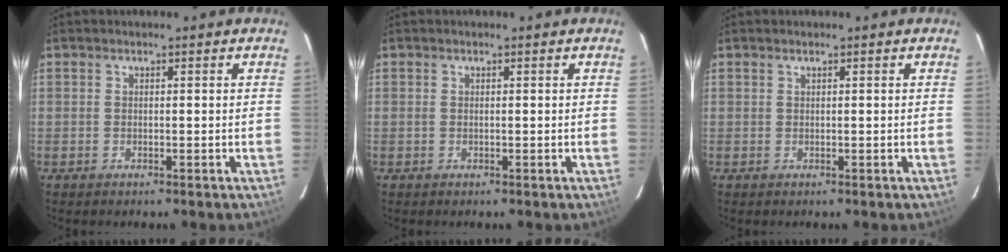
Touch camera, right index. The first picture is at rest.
{"total": 0.0}
{"total": 0.0}